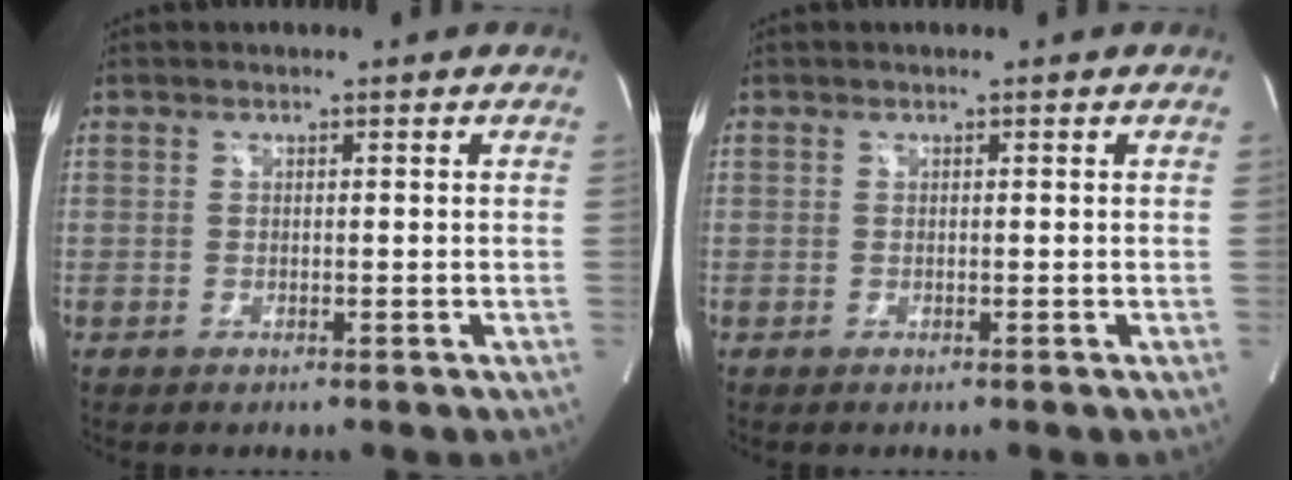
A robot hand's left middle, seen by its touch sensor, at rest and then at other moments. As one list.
[{"total": 0.0}]